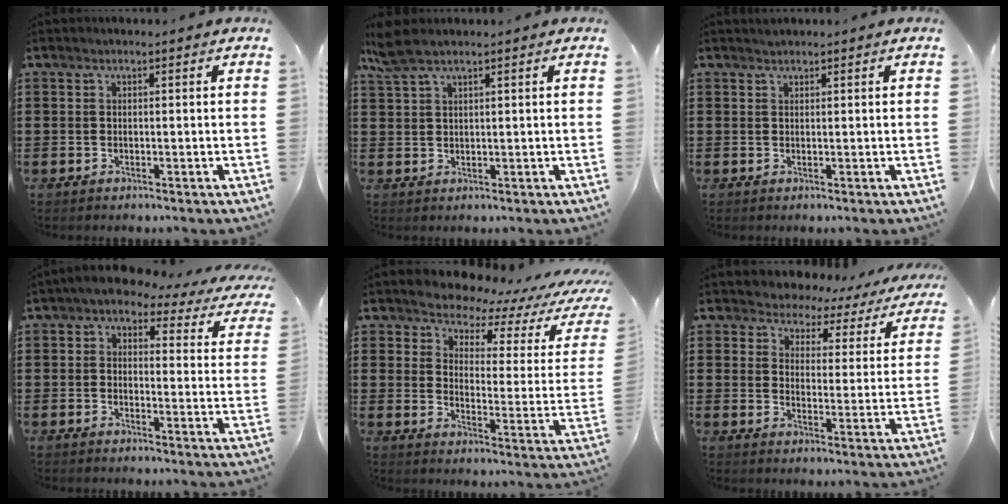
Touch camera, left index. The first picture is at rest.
{"total": 4.0, "force": [2.8, 0.8, 2.9], "torque": [-0.069, 0.000, 0.050]}
{"total": 0.7, "force": [0.6, 0.2, 0.1], "torque": [-0.004, -0.001, 0.014]}
{"total": 3.6, "force": [3.0, 1.3, 1.5], "torque": [-0.038, -0.023, 0.047]}
{"total": 4.8, "force": [4.5, 1.4, 0.9], "torque": [-0.041, -0.038, 0.073]}
{"total": 3.9, "force": [3.5, 1.6, 0.3], "torque": [-0.032, -0.023, 0.056]}